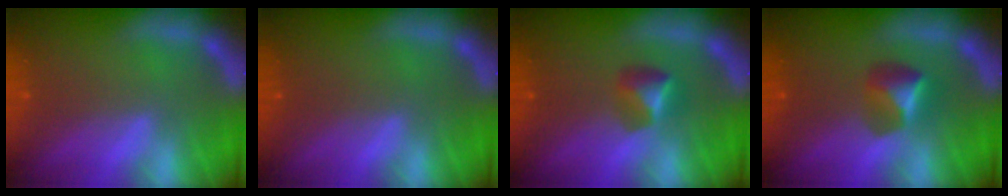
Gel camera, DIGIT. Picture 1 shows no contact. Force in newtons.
{"total": 0.0}
{"total": 2.4}
{"total": 2.9}